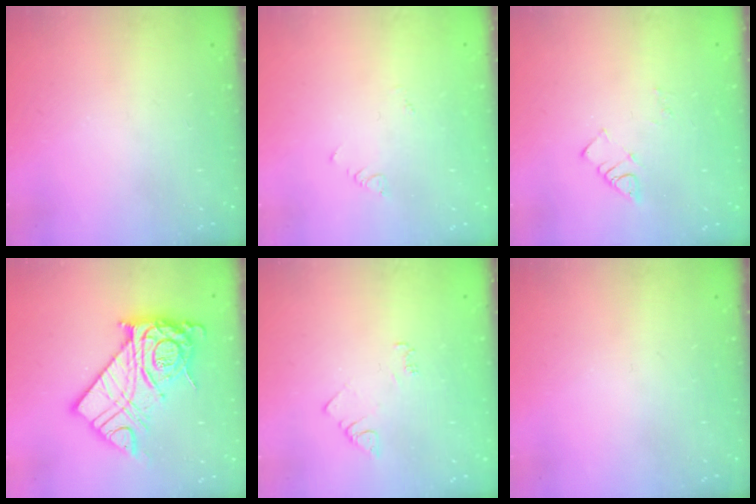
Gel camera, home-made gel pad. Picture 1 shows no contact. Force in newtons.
{"total": 1.9, "press": 1.9, "slide": 0.4}
{"total": 4.1, "press": 4.0, "slide": 0.7}
{"total": 20.5, "press": 20.4, "slide": 2.0}
{"total": 3.8, "press": 3.7, "slide": 0.5}
{"total": 0.0}